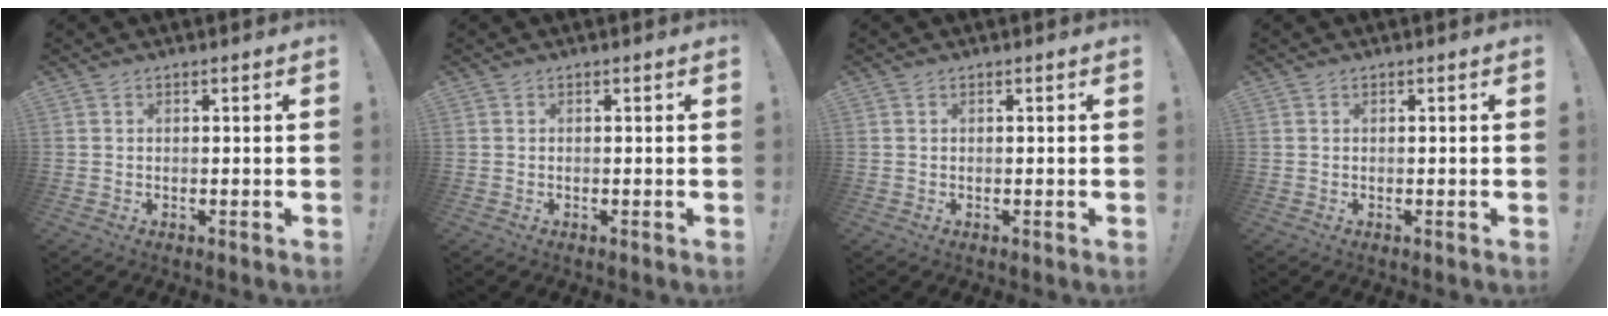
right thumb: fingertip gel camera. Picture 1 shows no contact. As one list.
[{"total": 0.0}, {"total": 0.0}, {"total": 0.0}]